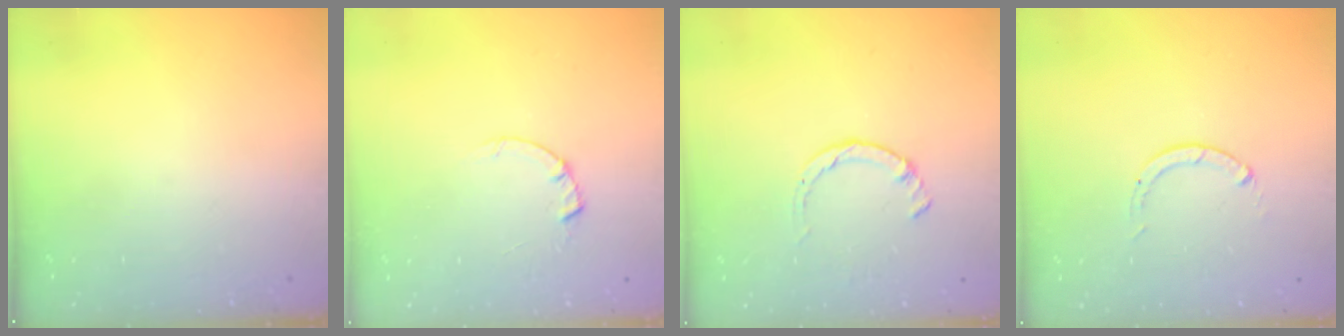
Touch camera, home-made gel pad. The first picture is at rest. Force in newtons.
{"total": 1.5, "press": 1.5, "slide": 0.3}
{"total": 1.4, "press": 1.4, "slide": 0.3}
{"total": 0.0}